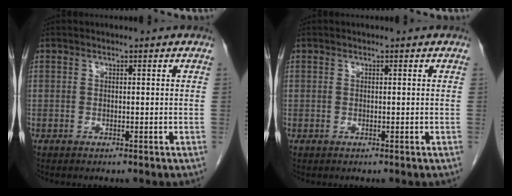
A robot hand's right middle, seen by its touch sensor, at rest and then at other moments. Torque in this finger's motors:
{"motor_torque": [-0.05, 0.07, 0.00, 0.00]}